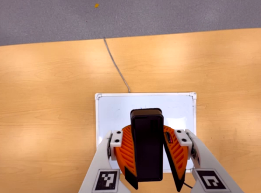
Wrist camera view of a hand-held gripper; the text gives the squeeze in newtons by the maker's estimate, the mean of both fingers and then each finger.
{"total": 9.2, "left": 9.4, "right": 9.1}